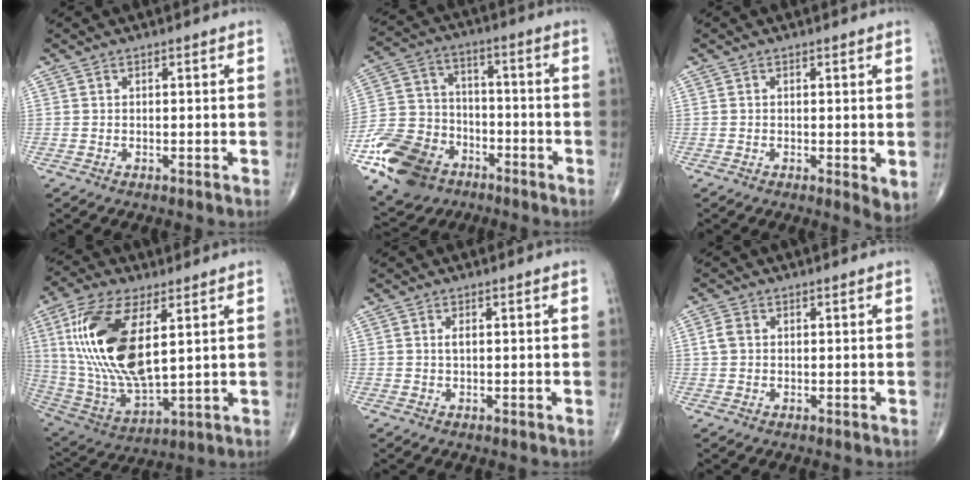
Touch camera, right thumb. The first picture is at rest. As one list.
[{"total": 16.8, "force": [-8.9, 11.9, 7.8], "torque": [-0.136, 0.048, -0.163]}, {"total": 3.0, "force": [0.0, 1.0, 2.8], "torque": [-0.042, -0.012, -0.002]}, {"total": 21.9, "force": [5.3, 9.8, 18.8], "torque": [-0.388, -0.026, 0.106]}, {"total": 1.0, "force": [0.2, 0.3, 0.9], "torque": [-0.019, -0.001, 0.002]}, {"total": 2.3, "force": [0.3, 1.8, 1.4], "torque": [-0.031, 0.007, 0.005]}]